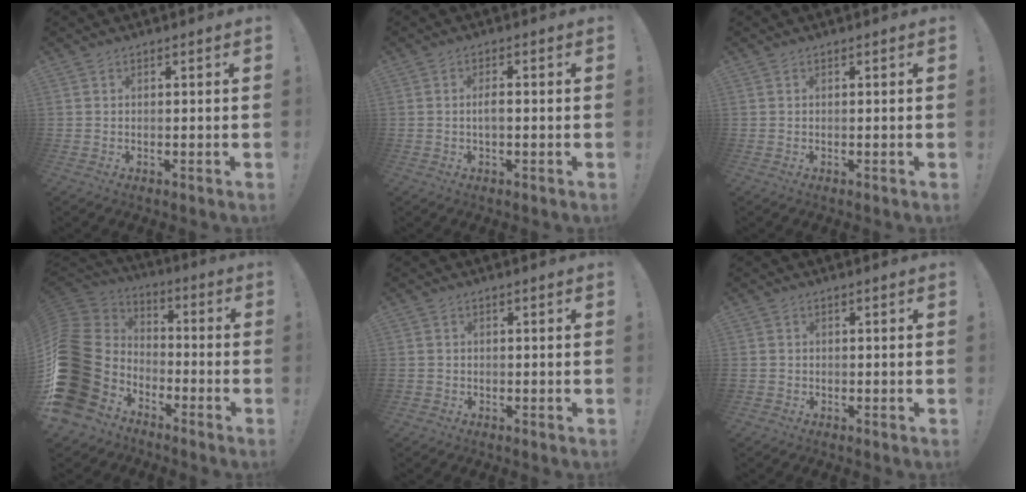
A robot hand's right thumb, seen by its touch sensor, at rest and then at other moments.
{"total": 2.7, "force": [-0.6, 0.7, 2.5], "torque": [-0.057, 0.004, -0.013]}
{"total": 0.0}
{"total": 21.6, "force": [-6.2, 16.5, 12.5], "torque": [-0.212, 0.022, -0.058]}
{"total": 1.5, "force": [-0.9, 1.1, 0.5], "torque": [-0.006, 0.005, -0.017]}
{"total": 1.4, "force": [-0.9, 1.0, 0.4], "torque": [-0.005, 0.005, -0.017]}